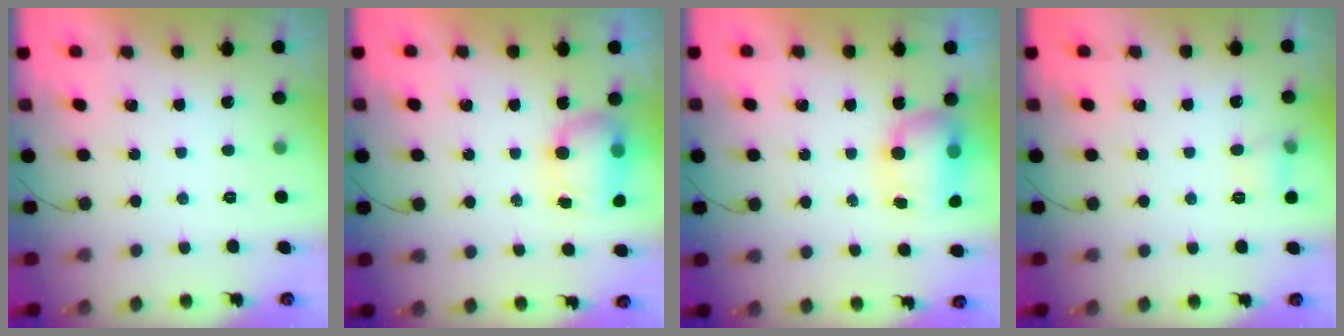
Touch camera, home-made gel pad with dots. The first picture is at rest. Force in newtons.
{"total": 7.8, "press": 7.4, "slide": 2.5}
{"total": 7.8, "press": 7.7, "slide": 1.1}
{"total": 5.0, "press": 4.7, "slide": 1.7}